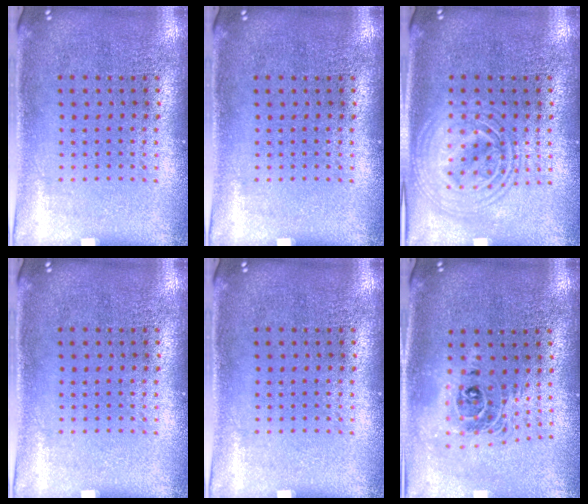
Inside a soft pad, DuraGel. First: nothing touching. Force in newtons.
{"total": 0.0}
{"total": 2.8, "press": 2.8, "slide": 0.3}
{"total": 0.0}
{"total": 0.0}
{"total": 1.8, "press": 1.4, "slide": 1.1}